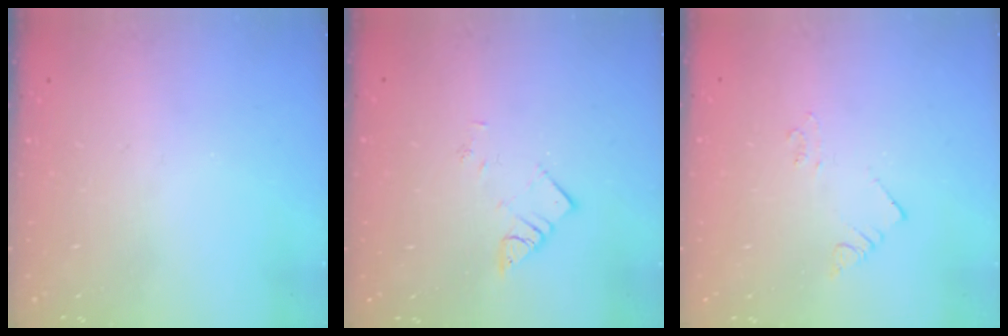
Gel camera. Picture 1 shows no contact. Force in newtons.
{"total": 3.7, "press": 3.7, "slide": 0.1}
{"total": 2.1, "press": 2.1, "slide": 0.3}